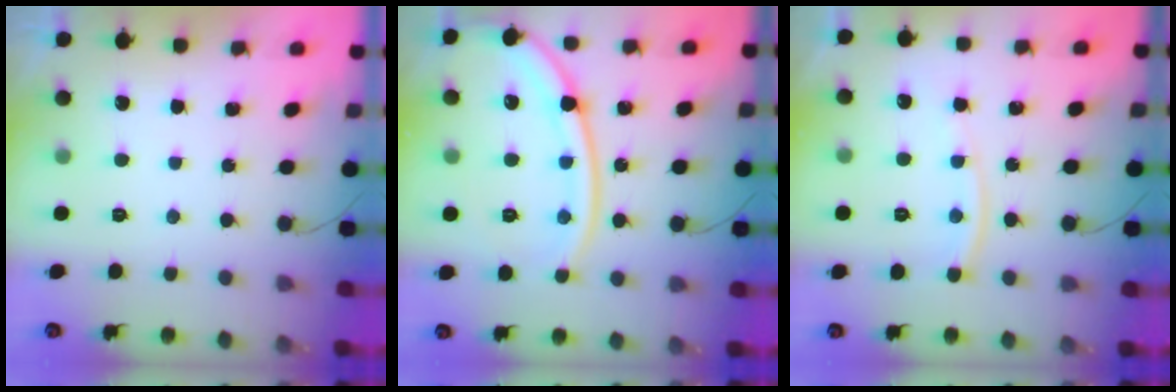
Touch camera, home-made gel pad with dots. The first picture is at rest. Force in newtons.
{"total": 17.9, "press": 17.8, "slide": 1.7}
{"total": 8.6, "press": 8.5, "slide": 1.0}